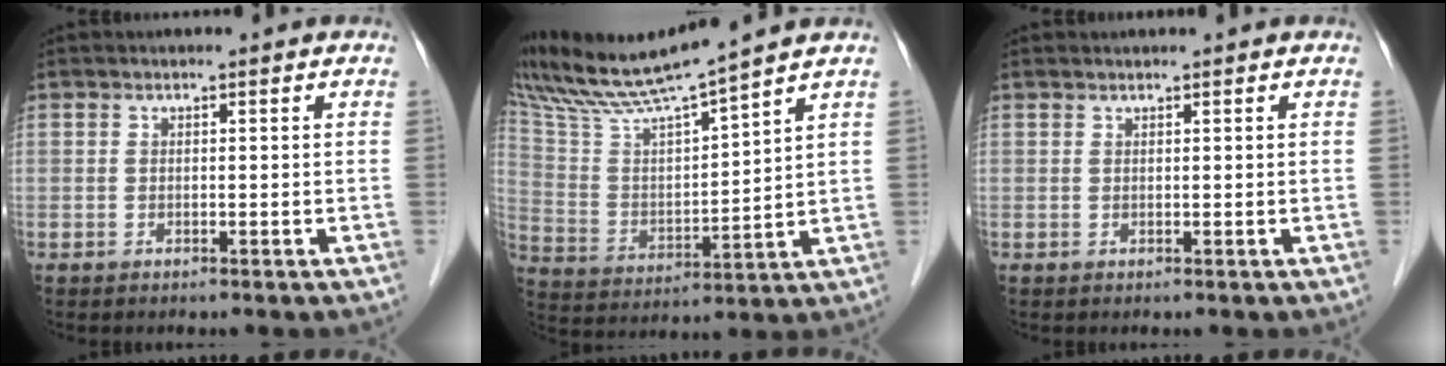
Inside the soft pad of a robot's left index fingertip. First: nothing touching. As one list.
[{"total": 12.1, "force": [11.1, -1.6, 4.5], "torque": [-0.097, 0.003, 0.216]}, {"total": 0.6, "force": [0.6, 0.0, 0.1], "torque": [-0.007, 0.007, 0.015]}]